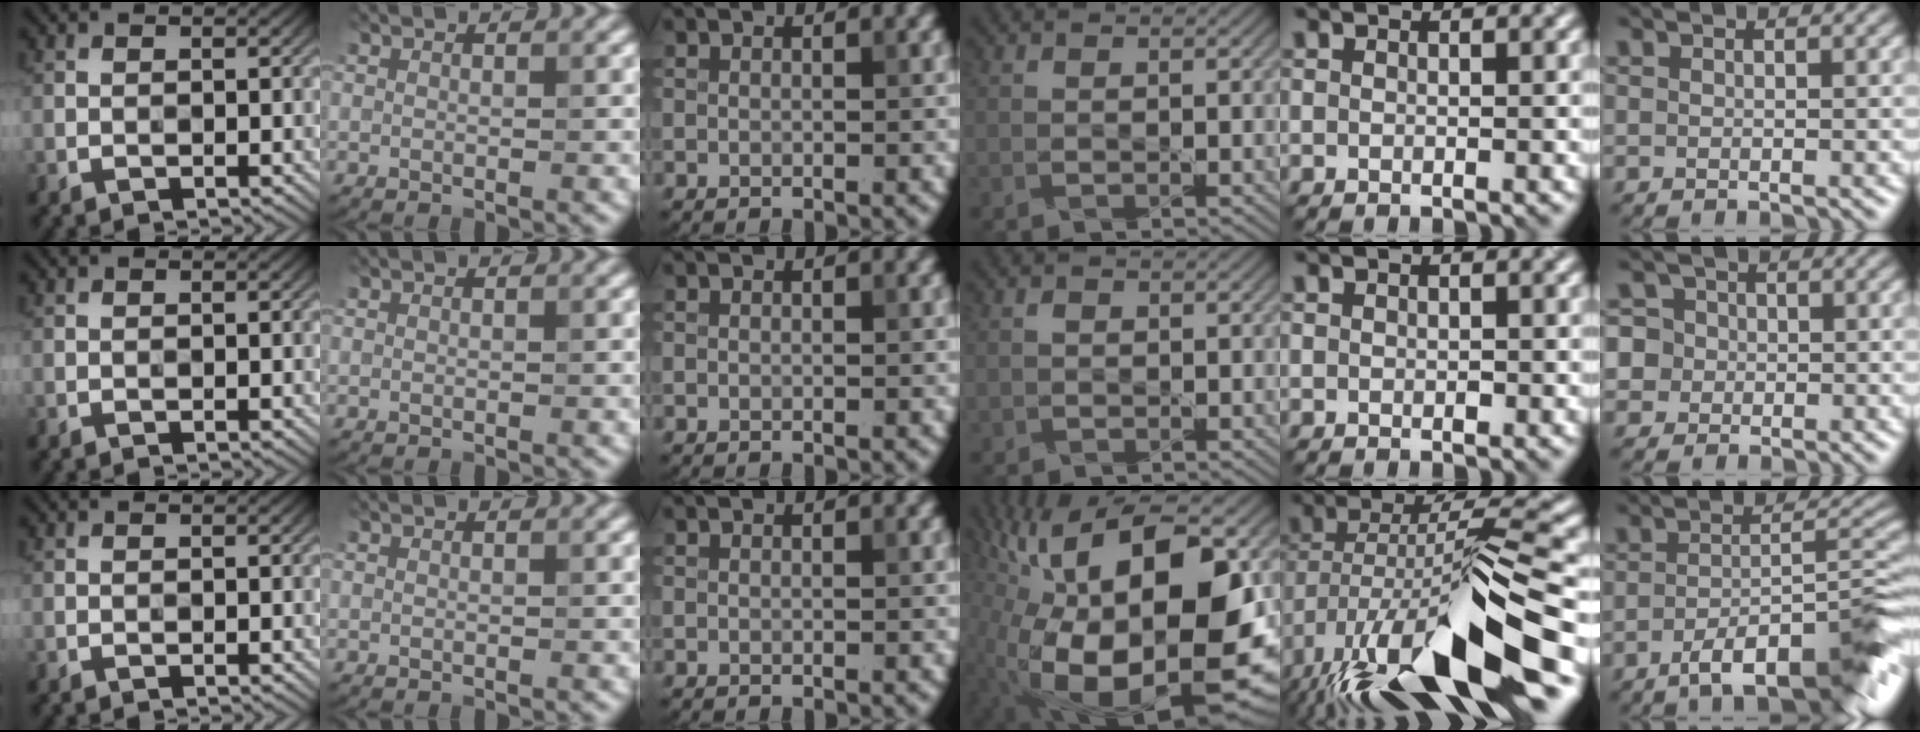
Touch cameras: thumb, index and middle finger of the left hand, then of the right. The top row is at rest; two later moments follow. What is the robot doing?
{"motion": "shake", "object": "box of matches"}